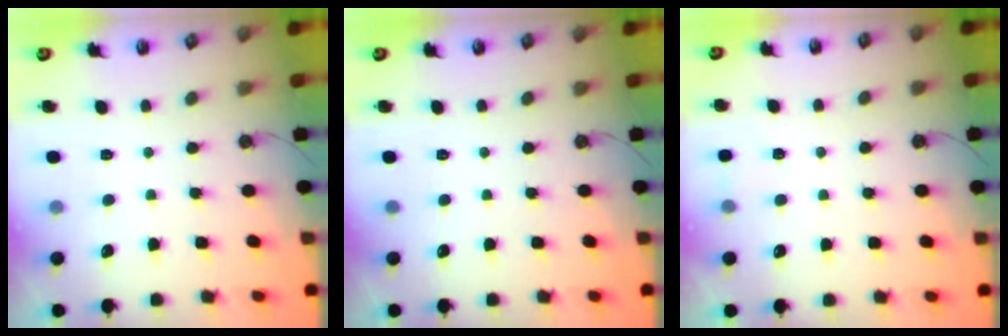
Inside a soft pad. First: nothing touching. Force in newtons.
{"total": 0.0}
{"total": 4.0, "press": 3.4, "slide": 2.2}